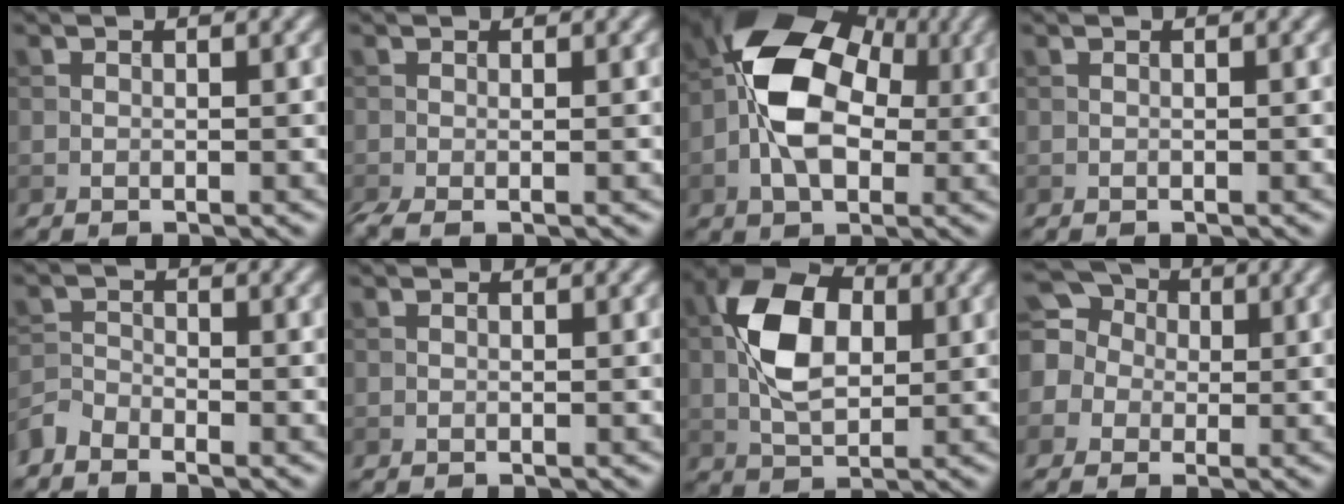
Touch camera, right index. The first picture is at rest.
{"total": 2.1, "force": [-0.7, 0.5, 1.9], "torque": [-0.037, -0.009, -0.020]}
{"total": 9.8, "force": [-0.2, 6.6, 7.1], "torque": [-0.129, 0.016, -0.017]}
{"total": 0.0}
{"total": 2.2, "force": [-2.0, 0.8, 0.4], "torque": [-0.010, 0.000, -0.053]}
{"total": 0.0}
{"total": 8.1, "force": [1.0, 5.0, 6.3], "torque": [-0.122, 0.009, 0.010]}
{"total": 7.8, "force": [0.8, 7.2, 2.9], "torque": [-0.081, 0.042, -0.032]}